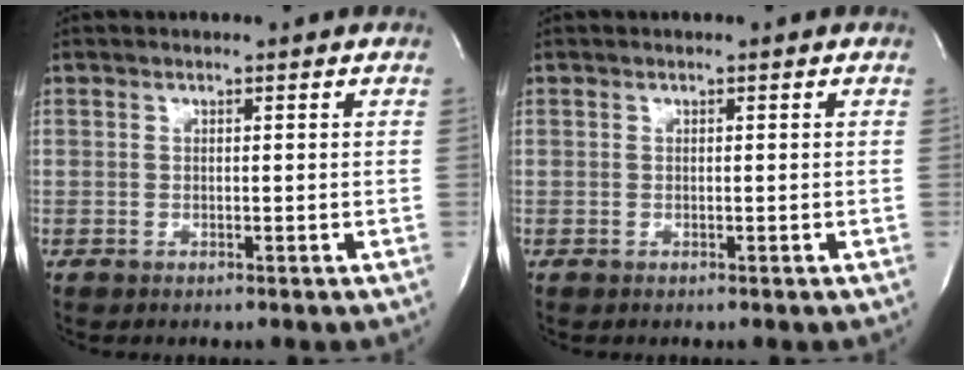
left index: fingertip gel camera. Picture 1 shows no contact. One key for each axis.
{"total": 0.0}